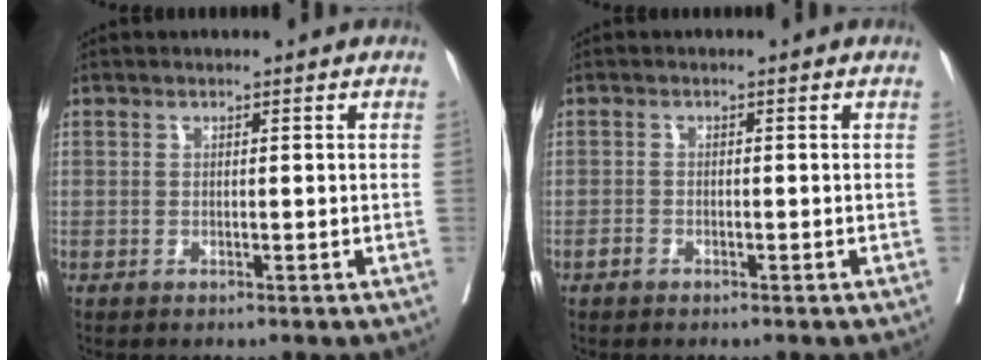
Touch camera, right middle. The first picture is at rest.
{"total": 0.9, "force": [-0.7, 0.5, 0.3], "torque": [-0.005, 0.003, -0.014]}